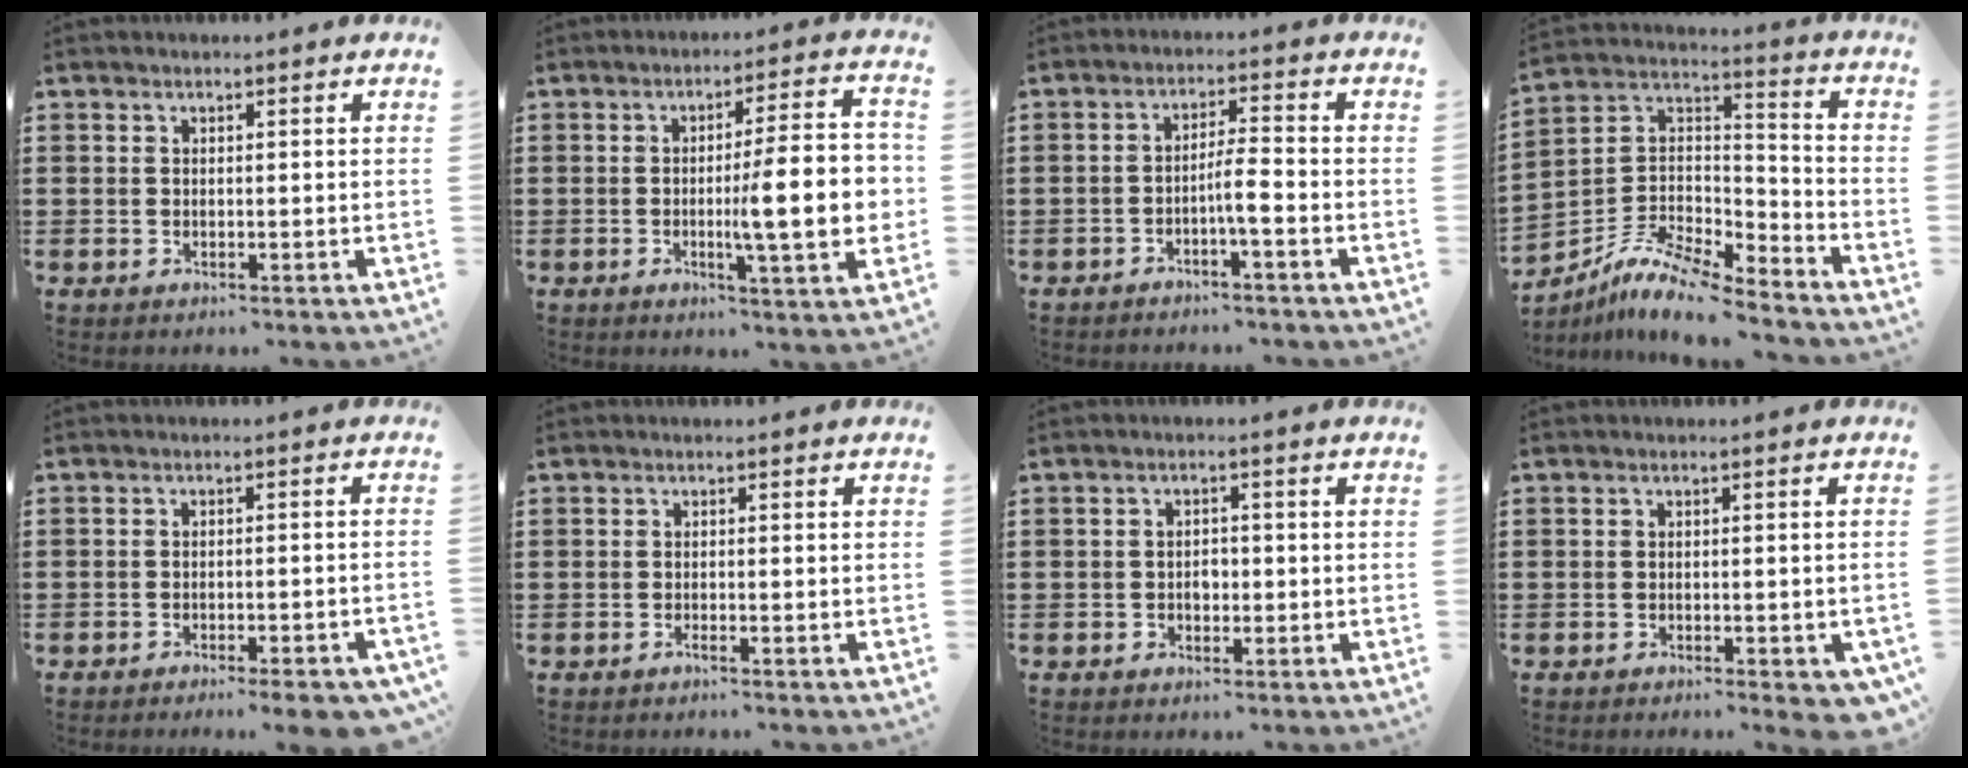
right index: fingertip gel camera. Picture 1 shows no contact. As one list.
[{"total": 12.6, "force": [-1.2, 2.2, 12.3], "torque": [-0.174, -0.010, -0.026]}, {"total": 4.2, "force": [-1.9, 0.2, 3.8], "torque": [-0.068, -0.001, -0.036]}, {"total": 9.6, "force": [-8.4, 2.1, 4.2], "torque": [-0.096, 0.011, -0.171]}, {"total": 3.3, "force": [-2.8, 0.1, 1.7], "torque": [-0.028, -0.004, -0.052]}, {"total": 0.6, "force": [-0.5, -0.1, 0.3], "torque": [-0.007, -0.003, -0.010]}, {"total": 1.7, "force": [-0.4, 1.3, 1.0], "torque": [-0.021, 0.004, -0.010]}, {"total": 1.3, "force": [-0.9, 0.1, 0.9], "torque": [-0.018, -0.002, -0.017]}]